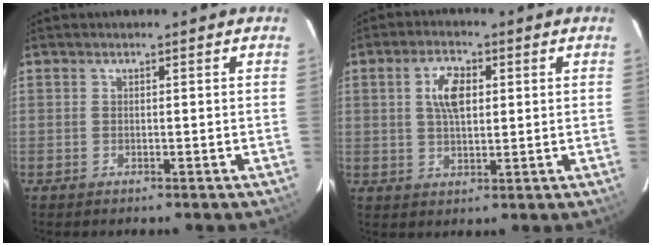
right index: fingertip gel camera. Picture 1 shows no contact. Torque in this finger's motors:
{"motor_torque": [0.38, -0.05, 0.34, 0.10]}